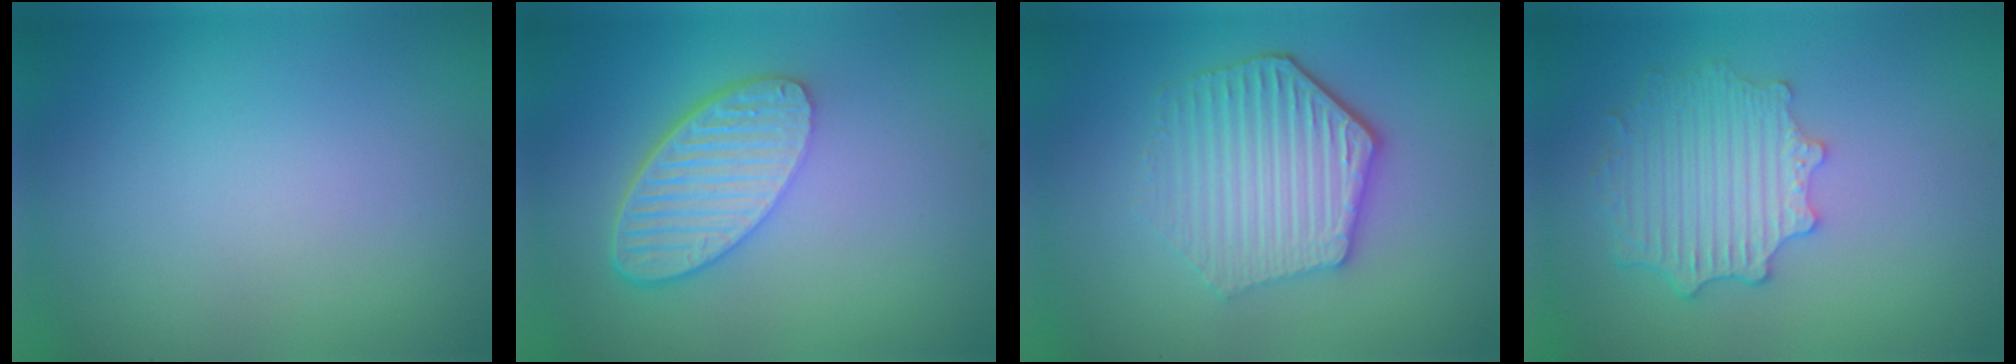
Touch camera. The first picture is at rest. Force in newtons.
{"total": 5.9, "press": 4.5, "slide": 3.8}
{"total": 5.4, "press": 4.4, "slide": 3.2}
{"total": 4.9, "press": 4.0, "slide": 2.8}